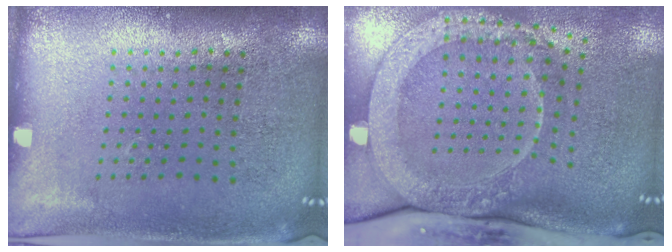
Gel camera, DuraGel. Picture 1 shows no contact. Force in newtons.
{"total": 3.3, "press": 2.3, "slide": 2.4}